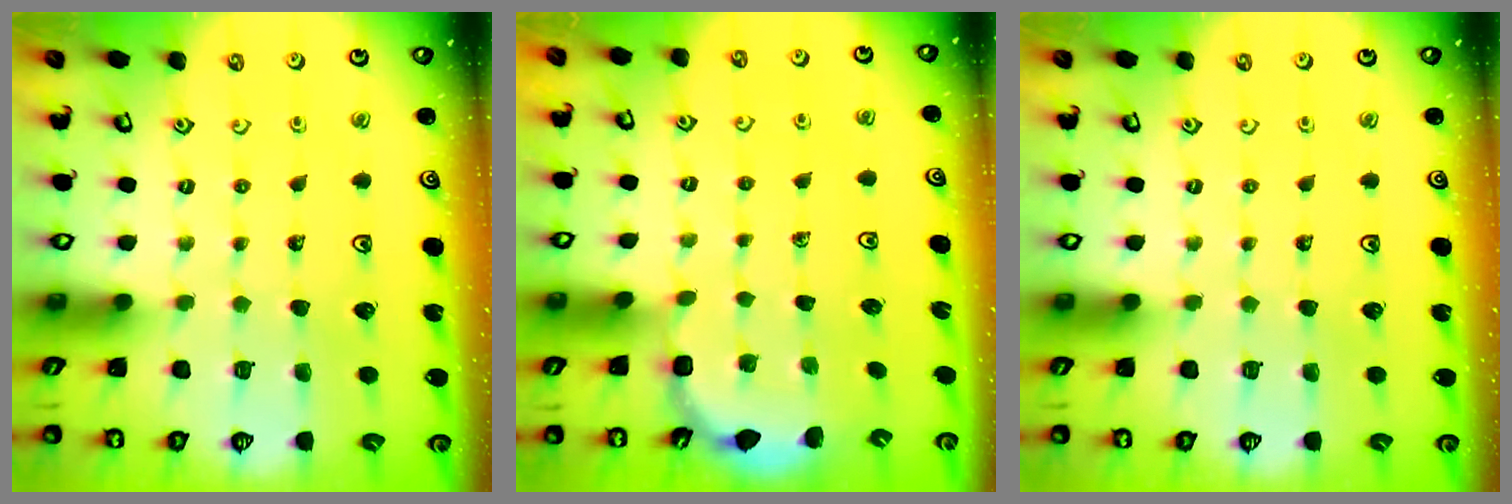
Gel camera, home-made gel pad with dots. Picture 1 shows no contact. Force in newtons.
{"total": 2.8, "press": 1.8, "slide": 2.1}
{"total": 0.0}